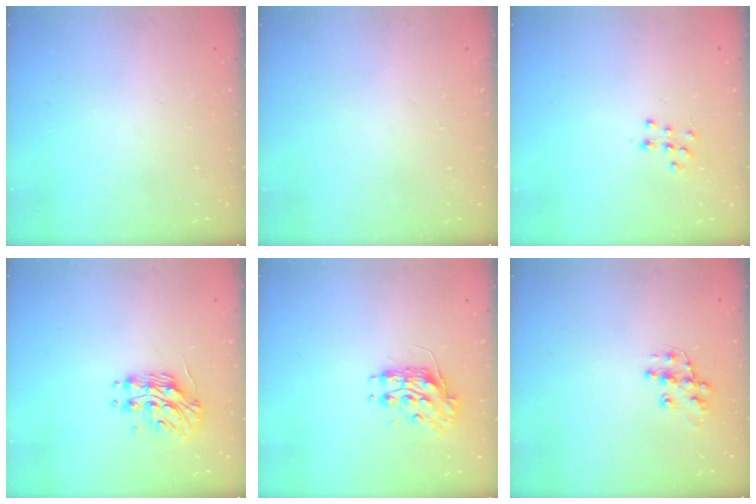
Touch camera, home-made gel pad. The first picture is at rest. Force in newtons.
{"total": 0.0}
{"total": 7.0, "press": 7.0, "slide": 0.3}
{"total": 11.0, "press": 11.0, "slide": 0.9}
{"total": 8.7, "press": 8.7, "slide": 0.4}
{"total": 10.2, "press": 10.2, "slide": 0.8}